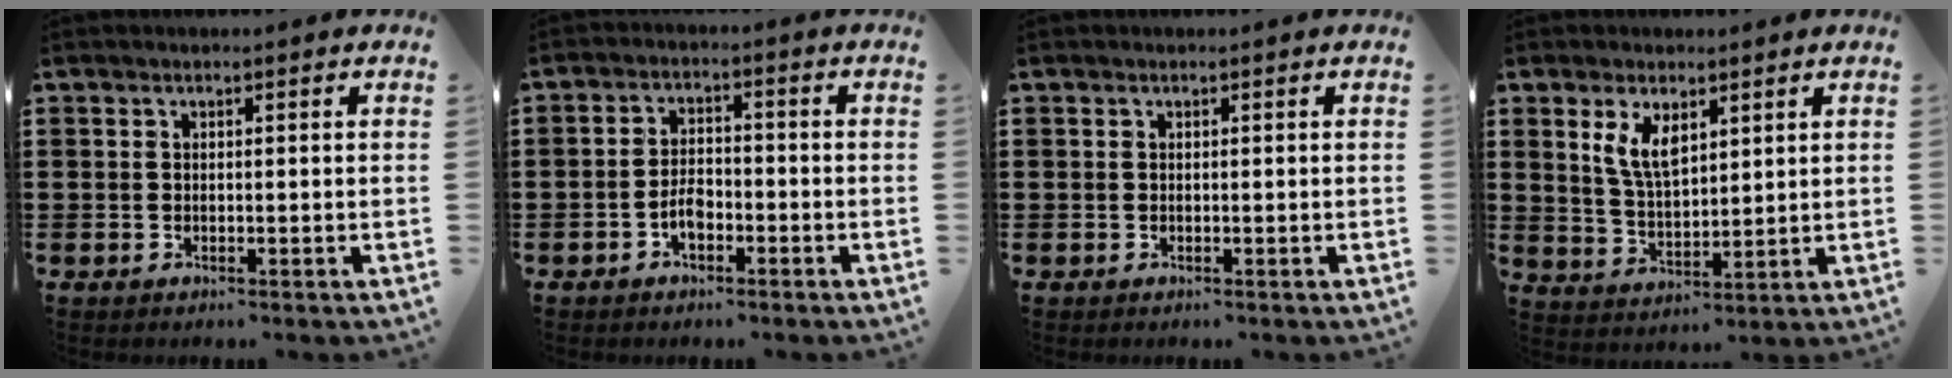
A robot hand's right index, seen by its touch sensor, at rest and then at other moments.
{"total": 3.3, "force": [-1.5, 1.8, 2.3], "torque": [-0.048, 0.003, -0.031]}
{"total": 0.0}
{"total": 6.0, "force": [2.9, 2.8, 4.4], "torque": [-0.096, 0.004, 0.052]}